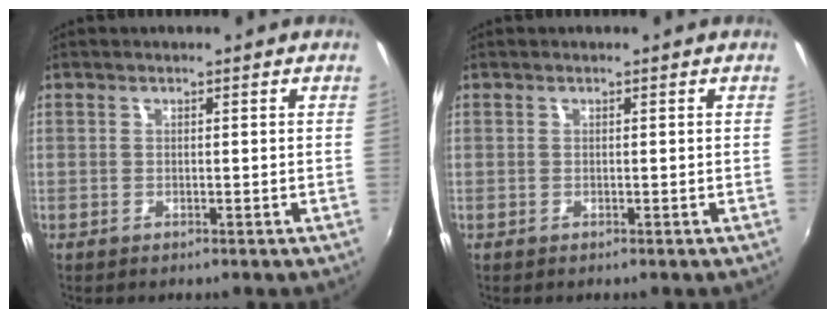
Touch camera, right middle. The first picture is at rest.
{"total": 0.0}